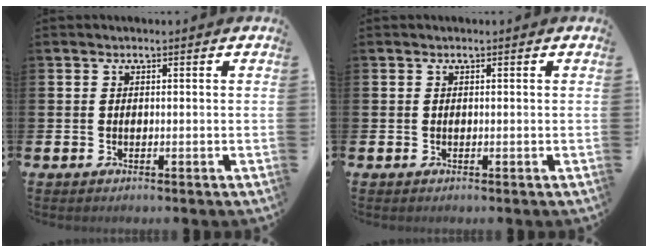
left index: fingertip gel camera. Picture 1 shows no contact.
{"total": 0.0}